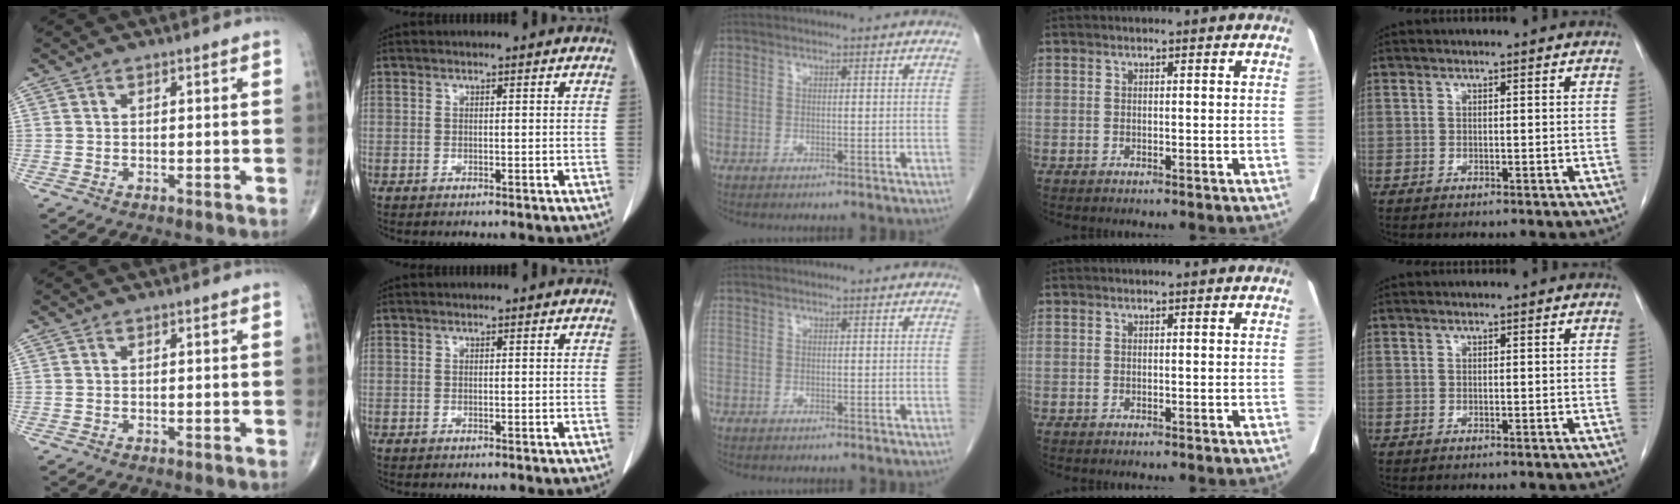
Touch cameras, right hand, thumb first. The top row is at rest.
{}